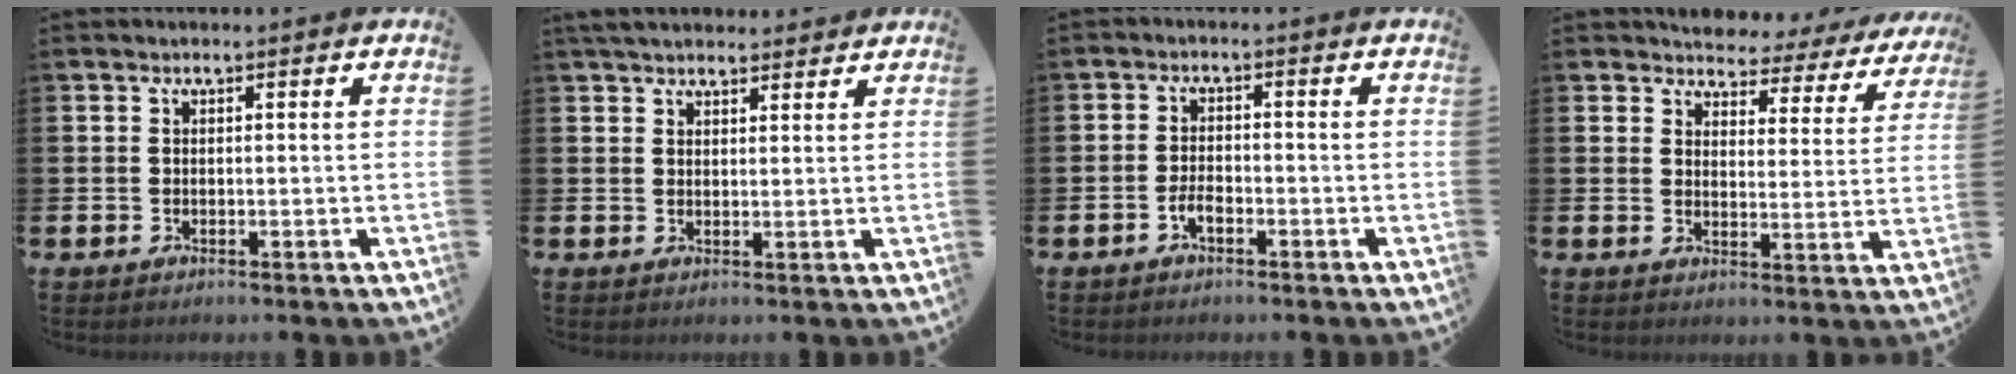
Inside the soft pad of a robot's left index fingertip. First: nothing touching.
{"total": 3.6, "force": [3.4, 1.1, 0.8], "torque": [-0.012, -0.013, 0.062]}
{"total": 2.0, "force": [-1.1, 0.9, 1.5], "torque": [-0.028, 0.002, -0.021]}
{"total": 3.0, "force": [2.7, 1.2, -0.1], "torque": [-0.012, -0.036, 0.037]}